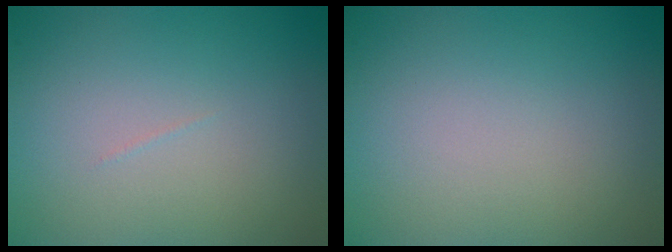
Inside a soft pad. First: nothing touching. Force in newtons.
{"total": 0.0}